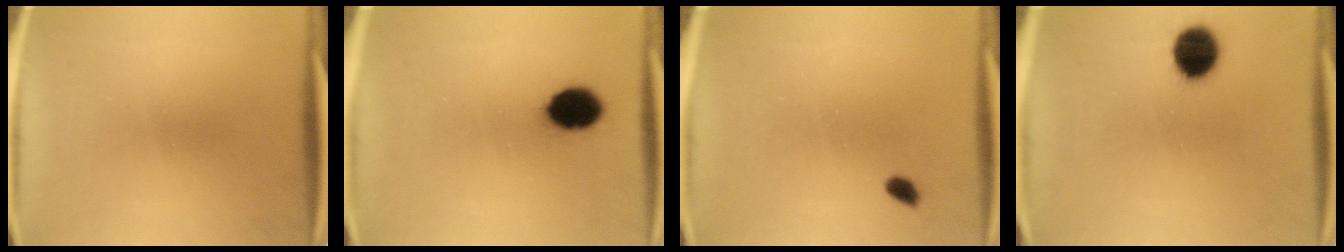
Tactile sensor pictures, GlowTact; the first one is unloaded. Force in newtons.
{"total": 8.6}
{"total": 1.5}
{"total": 9.3}